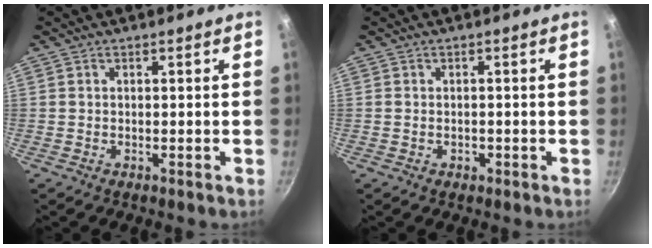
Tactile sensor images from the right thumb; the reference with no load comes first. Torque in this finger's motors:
{"motor_torque": [-0.48, 0.28, -0.42, 0.34, -0.03]}